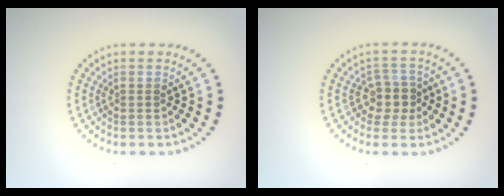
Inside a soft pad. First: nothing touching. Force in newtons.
{"total": 2.7, "press": 2.3, "slide": 1.5}